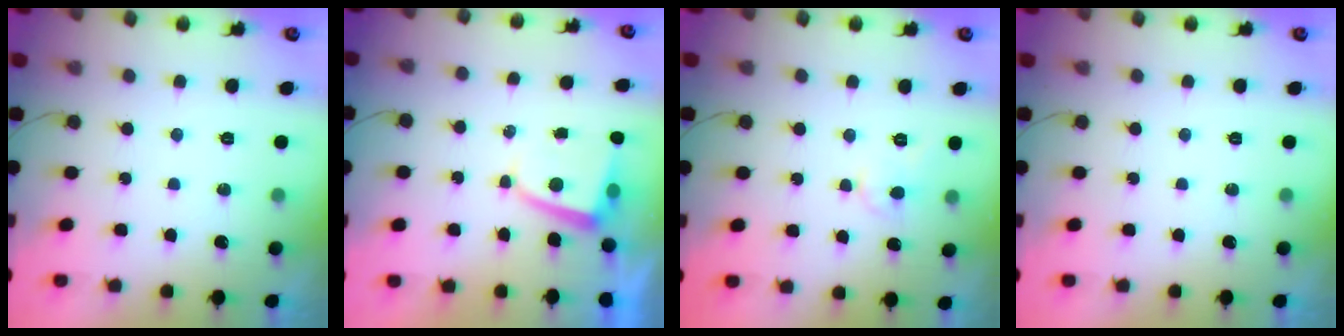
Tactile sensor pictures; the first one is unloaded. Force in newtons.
{"total": 2.0, "press": 2.0, "slide": 0.3}
{"total": 4.3, "press": 4.2, "slide": 0.4}
{"total": 0.0}